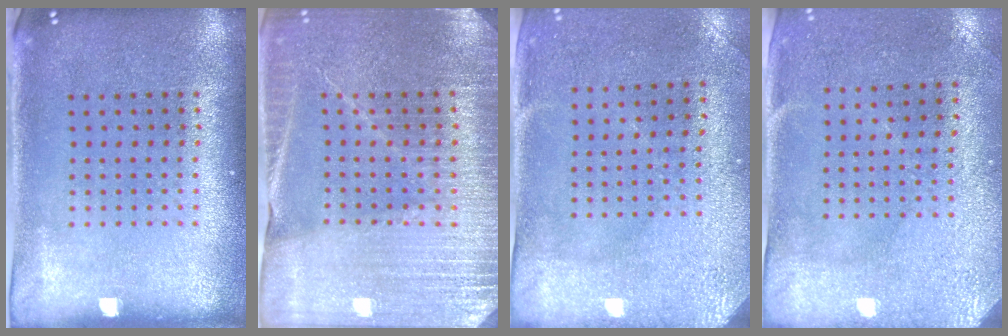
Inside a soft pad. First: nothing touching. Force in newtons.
{"total": 3.4, "press": 3.3, "slide": 0.7}
{"total": 3.0, "press": 2.4, "slide": 1.8}
{"total": 3.0, "press": 2.4, "slide": 1.8}